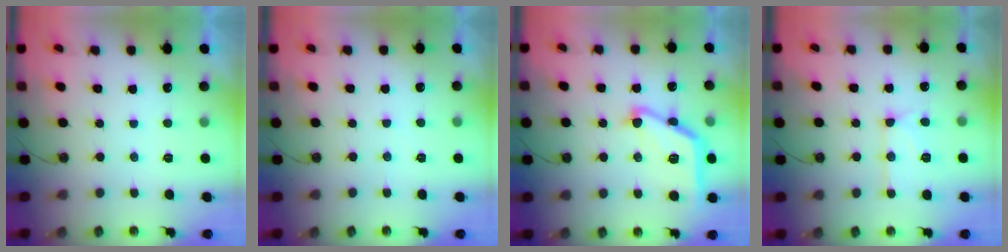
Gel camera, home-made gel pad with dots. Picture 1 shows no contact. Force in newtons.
{"total": 3.2, "press": 3.1, "slide": 0.5}
{"total": 16.7, "press": 16.7, "slide": 0.5}
{"total": 12.3, "press": 12.2, "slide": 1.1}